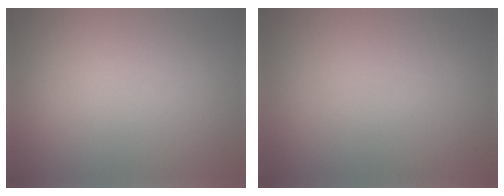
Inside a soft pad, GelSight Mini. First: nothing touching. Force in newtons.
{"total": 0.0}